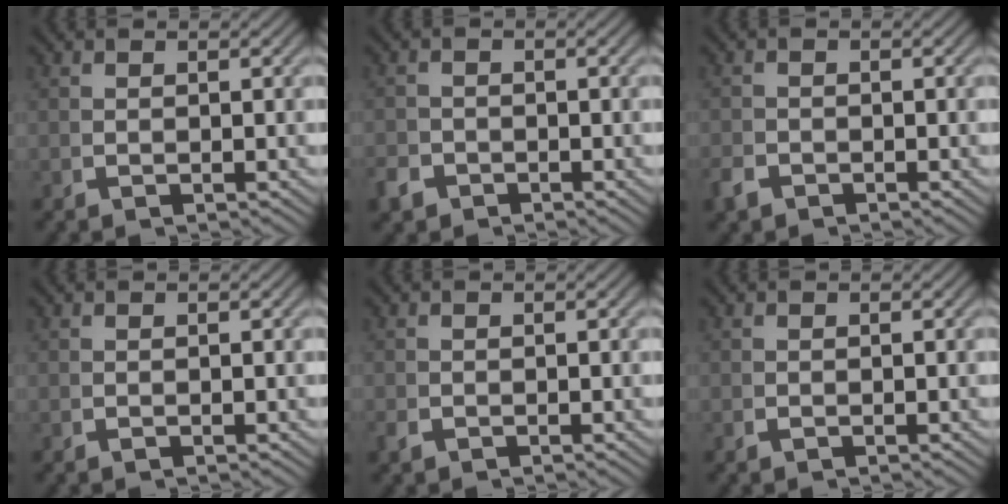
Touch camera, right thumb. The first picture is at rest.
{"total": 1.9, "force": [-1.6, 1.1, 0.0], "torque": [0.000, -0.010, -0.025]}
{"total": 1.2, "force": [-1.1, 0.5, 0.0], "torque": [0.000, -0.005, -0.020]}
{"total": 0.0}
{"total": 0.5, "force": [-0.4, 0.4, 0.1], "torque": [-0.004, -0.004, -0.005]}
{"total": 0.0}